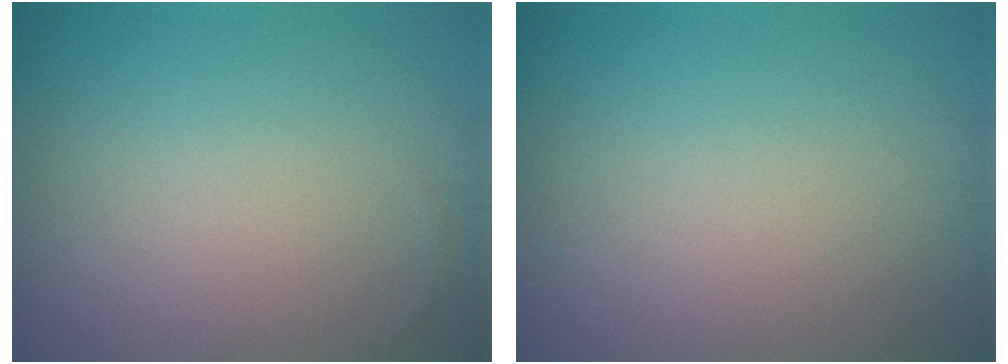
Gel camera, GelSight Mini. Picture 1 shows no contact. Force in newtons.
{"total": 0.0}